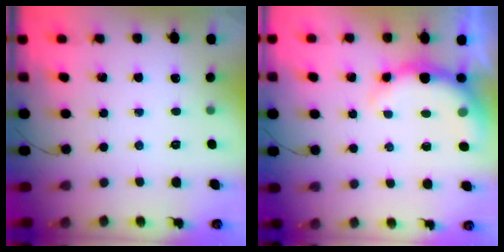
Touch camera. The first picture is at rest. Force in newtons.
{"total": 7.2, "press": 7.1, "slide": 1.3}